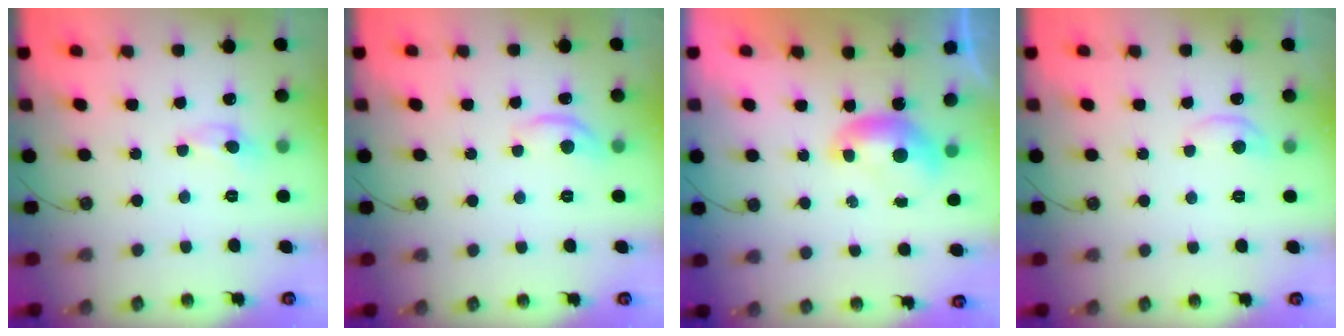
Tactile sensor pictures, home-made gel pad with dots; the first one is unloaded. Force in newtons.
{"total": 5.5, "press": 5.5, "slide": 0.5}
{"total": 0.0}
{"total": 1.3, "press": 1.2, "slide": 0.5}